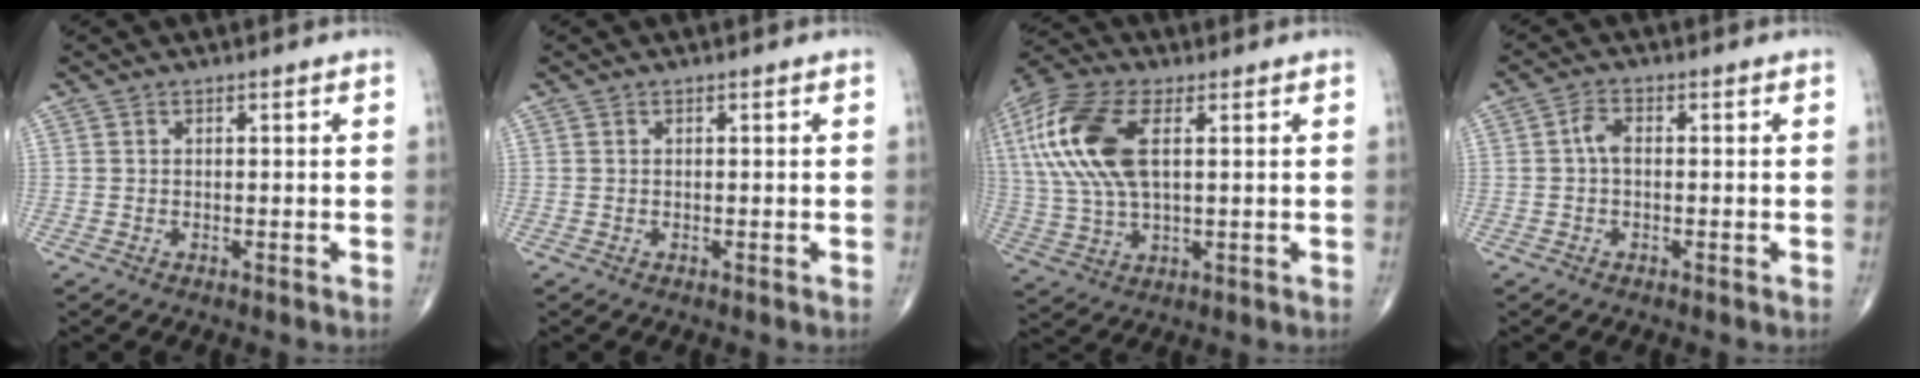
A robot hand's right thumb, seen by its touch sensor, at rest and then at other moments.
{"total": 0.0}
{"total": 18.4, "force": [4.5, 8.9, 15.5], "torque": [-0.358, 0.006, 0.082]}
{"total": 2.5, "force": [-0.1, 1.3, 2.1], "torque": [-0.042, 0.008, -0.007]}